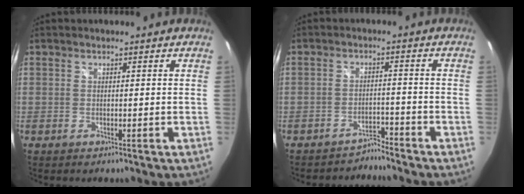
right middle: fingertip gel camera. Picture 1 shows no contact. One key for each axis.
{"total": 3.2, "fx": -3.1, "fy": 0.2, "fz": -0.5, "tx": 0.006, "ty": 0.005, "tz": -0.053}